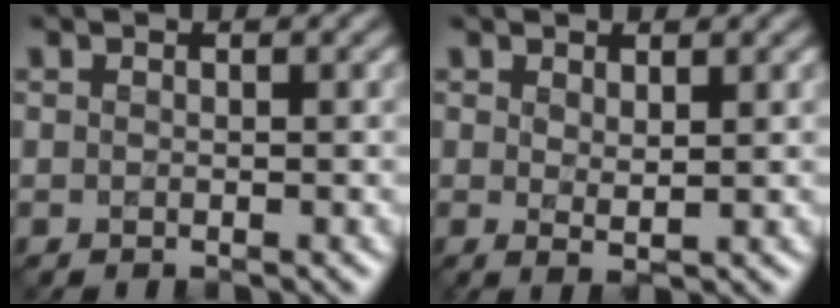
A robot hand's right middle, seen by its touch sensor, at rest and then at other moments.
{"total": 1.2, "force": [0.7, 0.2, 1.0], "torque": [-0.020, -0.006, 0.015]}